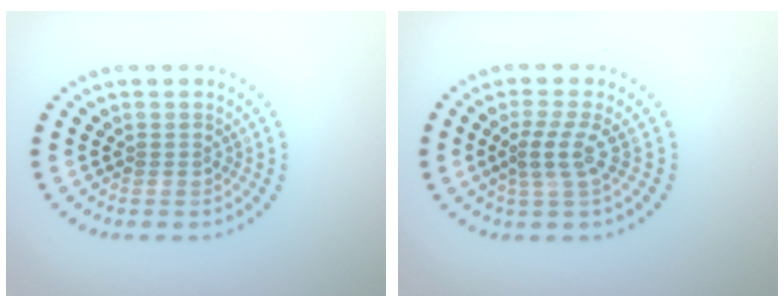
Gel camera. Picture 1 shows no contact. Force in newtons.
{"total": 2.4, "press": 1.9, "slide": 1.6}